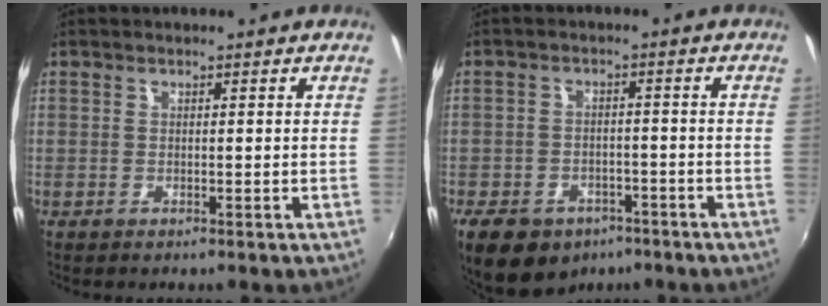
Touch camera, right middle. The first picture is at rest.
{"total": 13.3, "force": [-8.6, 8.3, 5.9], "torque": [-0.147, -0.007, -0.121]}